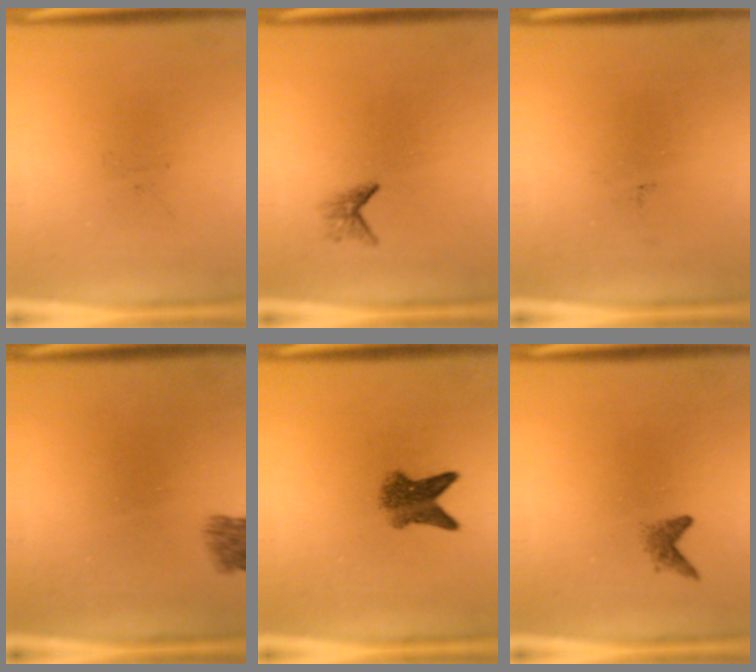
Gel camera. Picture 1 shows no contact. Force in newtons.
{"total": 1.2}
{"total": 0.0}
{"total": 2.9}
{"total": 4.4}
{"total": 1.2}